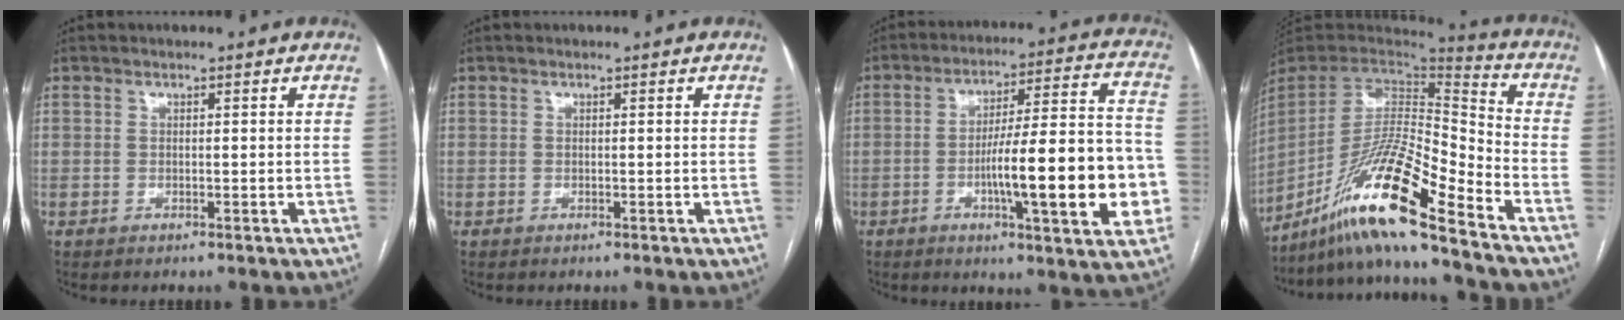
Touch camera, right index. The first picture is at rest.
{"total": 0.0}
{"total": 19.1, "force": [-4.6, 2.5, 18.4], "torque": [-0.235, 0.020, -0.061]}
{"total": 18.8, "force": [-13.4, 0.3, 13.2], "torque": [-0.277, -0.013, -0.251]}